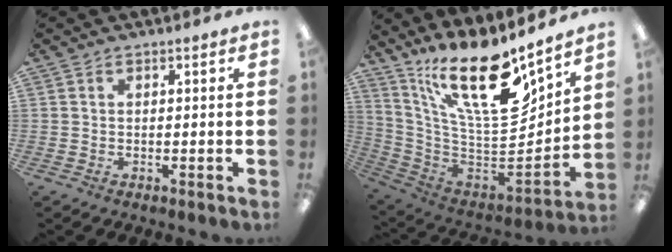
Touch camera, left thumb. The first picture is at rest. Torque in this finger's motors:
{"motor_torque": [0.80, 0.80, 1.27, -1.50, 0.29]}